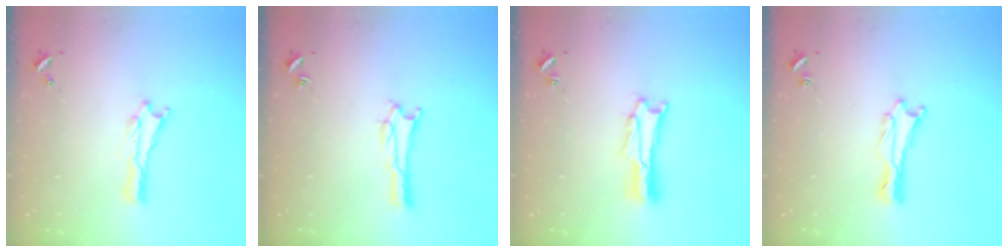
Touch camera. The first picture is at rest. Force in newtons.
{"total": 1.3, "press": 1.3, "slide": 0.4}
{"total": 1.7, "press": 1.7, "slide": 0.3}
{"total": 0.6, "press": 0.6, "slide": 0.2}